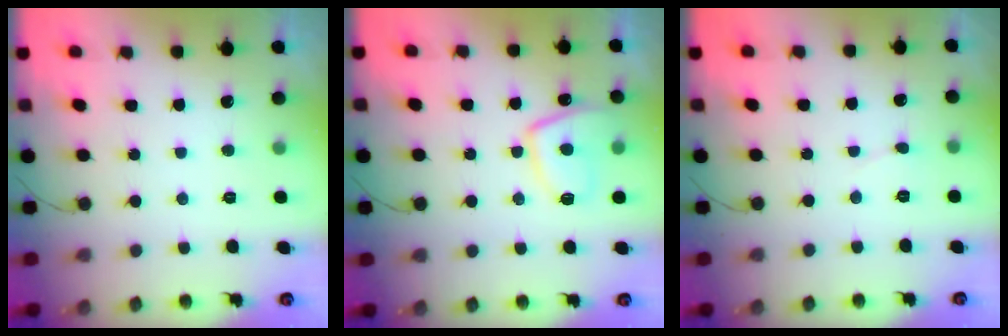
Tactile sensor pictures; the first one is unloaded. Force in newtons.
{"total": 10.0, "press": 9.9, "slide": 1.2}
{"total": 2.5, "press": 2.5, "slide": 0.1}